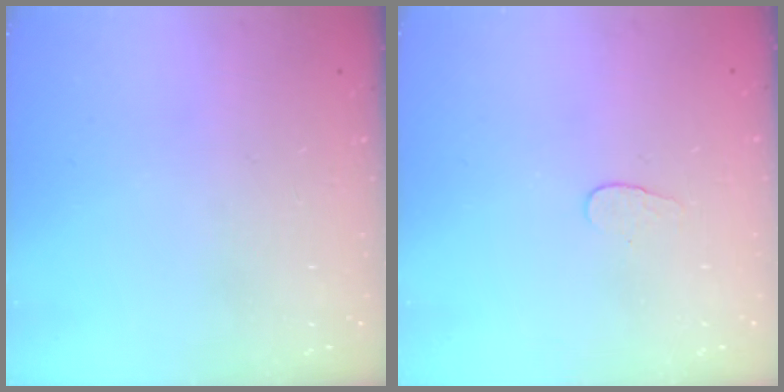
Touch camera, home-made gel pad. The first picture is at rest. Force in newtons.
{"total": 4.1, "press": 4.1, "slide": 0.3}